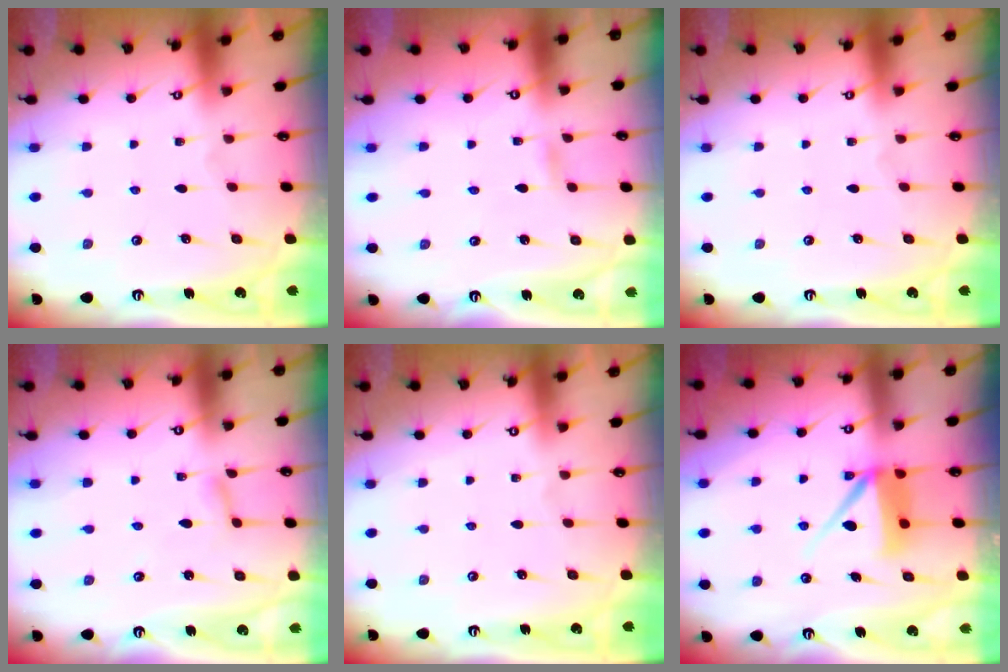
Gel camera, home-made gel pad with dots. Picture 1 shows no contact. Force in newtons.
{"total": 2.1, "press": 2.1, "slide": 0.2}
{"total": 0.0}
{"total": 2.5, "press": 2.5, "slide": 0.4}
{"total": 0.6, "press": 0.5, "slide": 0.4}
{"total": 9.9, "press": 9.9, "slide": 0.7}